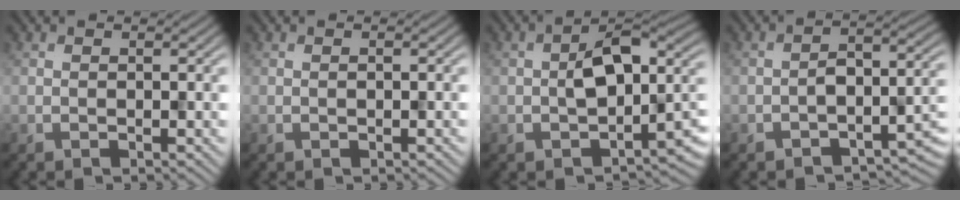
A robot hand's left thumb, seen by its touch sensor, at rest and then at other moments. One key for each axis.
{"total": 0.0}
{"total": 8.9, "fx": -0.9, "fy": 5.2, "fz": 7.1, "tx": -0.098, "ty": 0.005, "tz": -0.018}
{"total": 5.5, "fx": -2.8, "fy": 2.8, "fz": 3.9, "tx": -0.044, "ty": -0.001, "tz": -0.049}